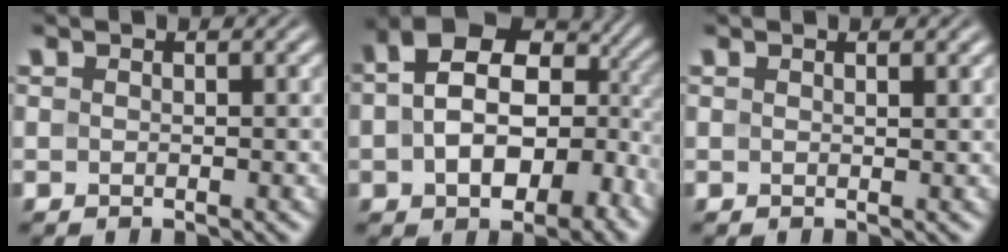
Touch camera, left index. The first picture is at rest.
{"total": 13.5, "force": [0.1, 9.0, 10.0], "torque": [-0.141, 0.000, 0.011]}
{"total": 0.9, "force": [0.7, 0.2, 0.6], "torque": [-0.006, 0.003, 0.010]}